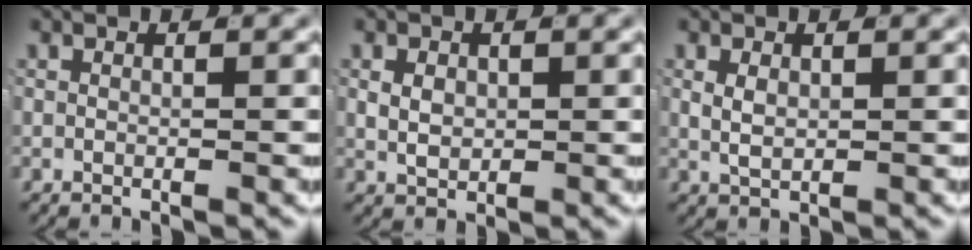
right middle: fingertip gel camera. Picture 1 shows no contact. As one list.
[{"total": 2.0, "force": [0.2, 1.4, 1.4], "torque": [-0.028, -0.010, 0.016]}, {"total": 1.6, "force": [0.3, 0.9, 1.3], "torque": [-0.030, -0.010, 0.017]}]